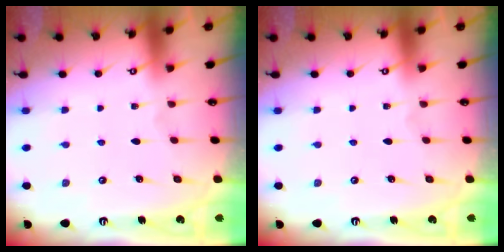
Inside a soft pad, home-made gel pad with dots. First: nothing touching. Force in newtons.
{"total": 0.0}